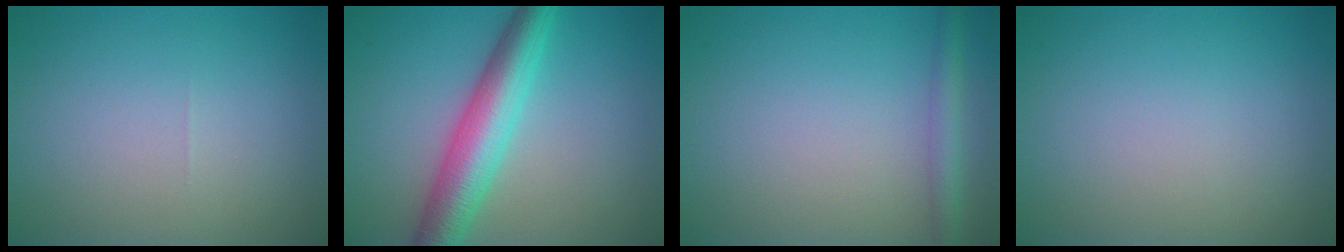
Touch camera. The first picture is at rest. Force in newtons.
{"total": 6.5, "press": 6.5, "slide": 0.0}
{"total": 2.3, "press": 2.3, "slide": 0.0}
{"total": 0.0}